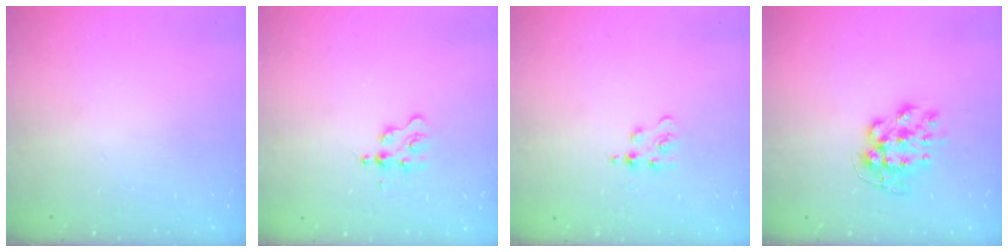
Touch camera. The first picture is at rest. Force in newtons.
{"total": 1.8, "press": 1.7, "slide": 0.3}
{"total": 3.4, "press": 3.4, "slide": 0.4}
{"total": 9.5, "press": 9.4, "slide": 0.8}